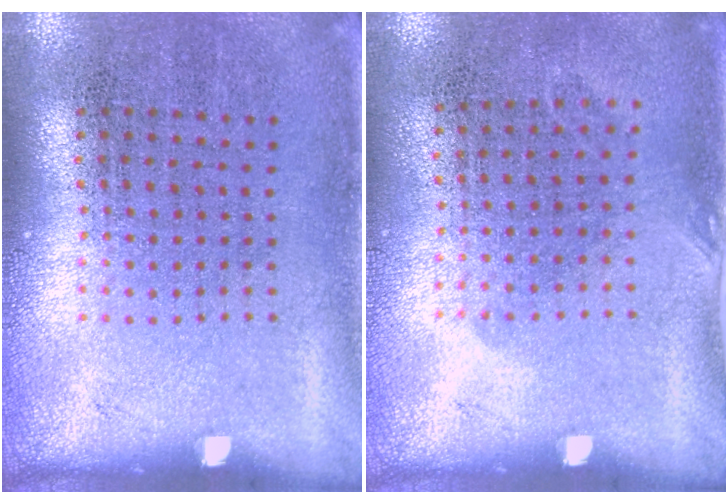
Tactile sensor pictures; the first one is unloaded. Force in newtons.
{"total": 0.8, "press": 0.6, "slide": 0.5}